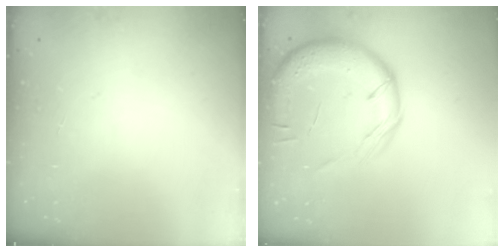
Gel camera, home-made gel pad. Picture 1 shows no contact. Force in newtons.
{"total": 16.7, "press": 16.5, "slide": 2.5}